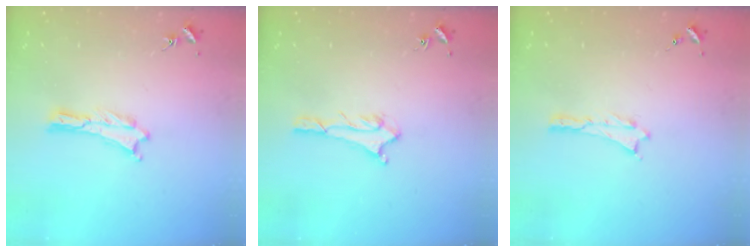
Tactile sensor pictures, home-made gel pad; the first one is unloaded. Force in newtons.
{"total": 1.6, "press": 1.6, "slide": 0.1}
{"total": 0.0}